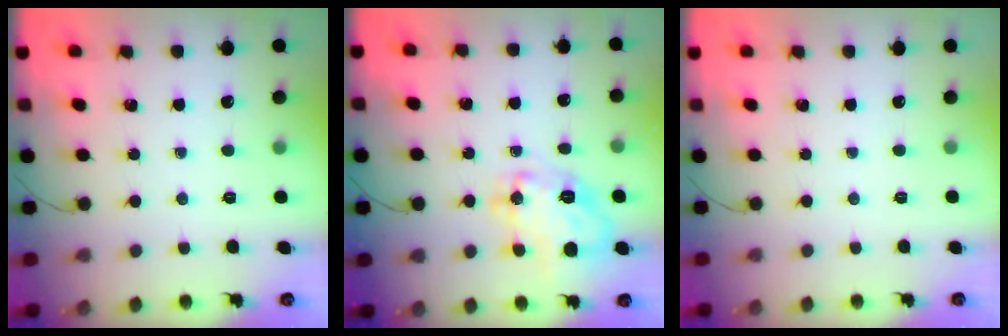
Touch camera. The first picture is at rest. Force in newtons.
{"total": 16.7, "press": 16.7, "slide": 0.9}
{"total": 2.5, "press": 2.5, "slide": 0.5}